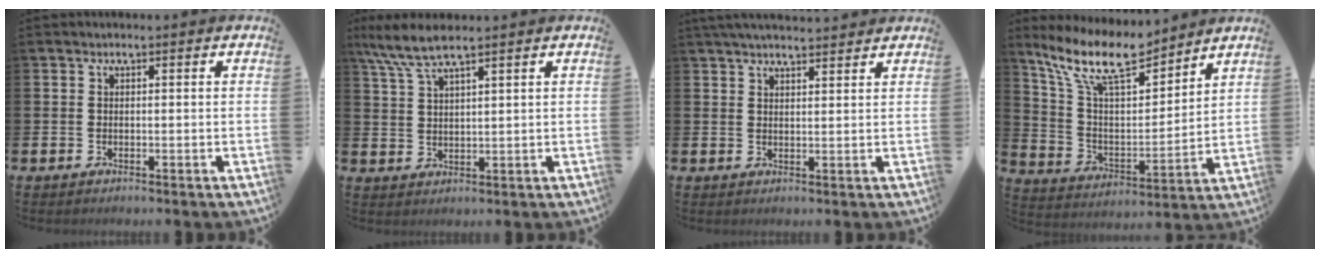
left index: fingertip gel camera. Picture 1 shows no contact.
{"total": 6.6, "force": [5.3, 0.9, 3.7], "torque": [-0.090, -0.009, 0.097]}
{"total": 3.5, "force": [3.4, 0.2, 0.8], "torque": [-0.019, -0.012, 0.062]}
{"total": 12.4, "force": [10.5, 3.2, 5.9], "torque": [-0.150, -0.052, 0.187]}